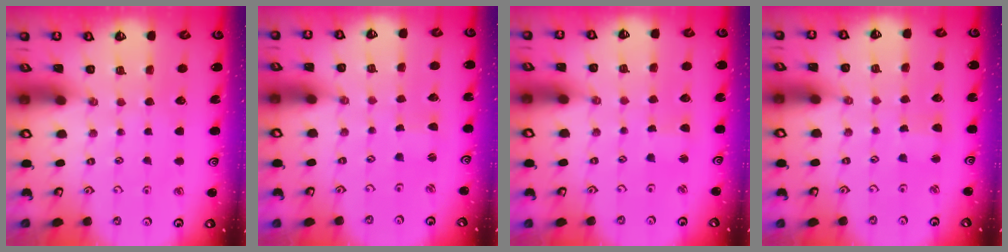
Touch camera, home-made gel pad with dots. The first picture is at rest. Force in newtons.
{"total": 0.0}
{"total": 1.8, "press": 1.8, "slide": 0.4}
{"total": 2.7, "press": 2.7, "slide": 0.3}